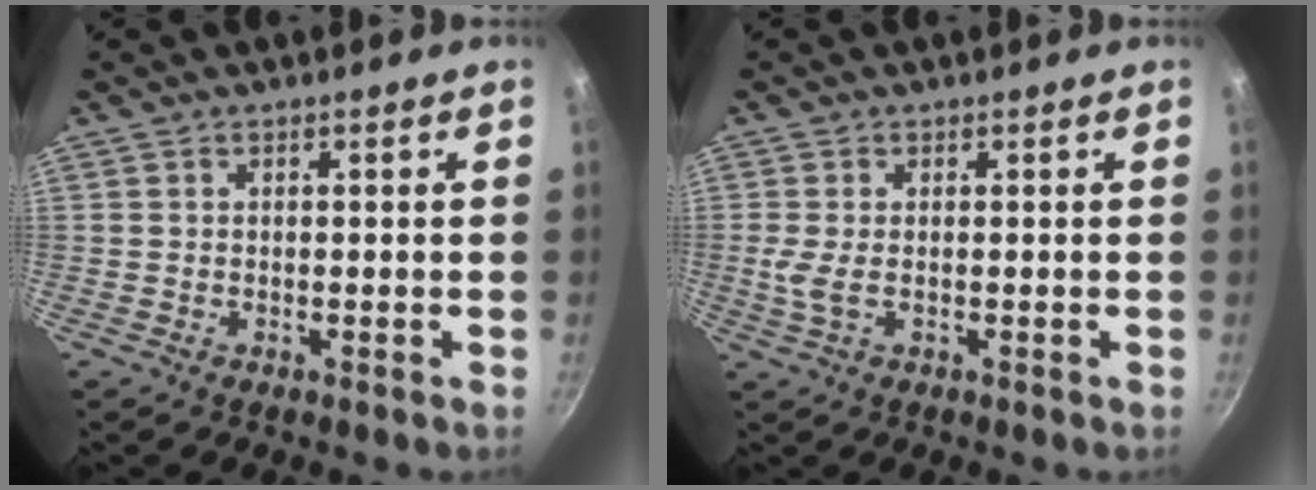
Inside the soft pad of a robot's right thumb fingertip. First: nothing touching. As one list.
[{"total": 3.0, "force": [-0.1, 1.3, 2.7], "torque": [-0.064, -0.002, -0.001]}]